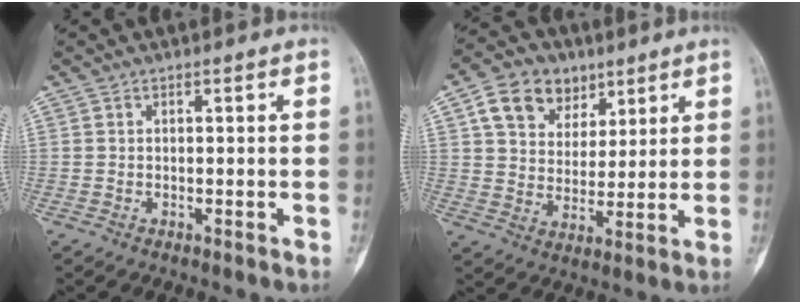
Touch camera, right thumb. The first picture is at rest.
{"total": 12.0, "force": [6.0, 8.9, 5.4], "torque": [-0.063, -0.015, 0.106]}